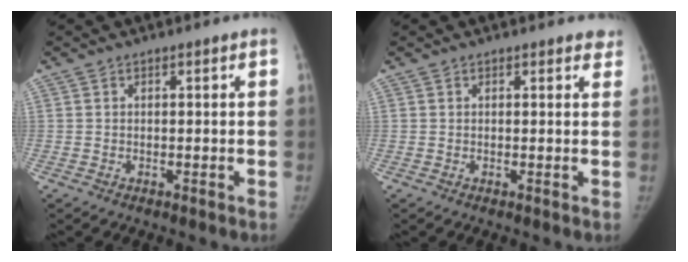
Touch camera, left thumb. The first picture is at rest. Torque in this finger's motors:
{"motor_torque": [1.44, 0.74, 0.49, -0.41, 0.03]}